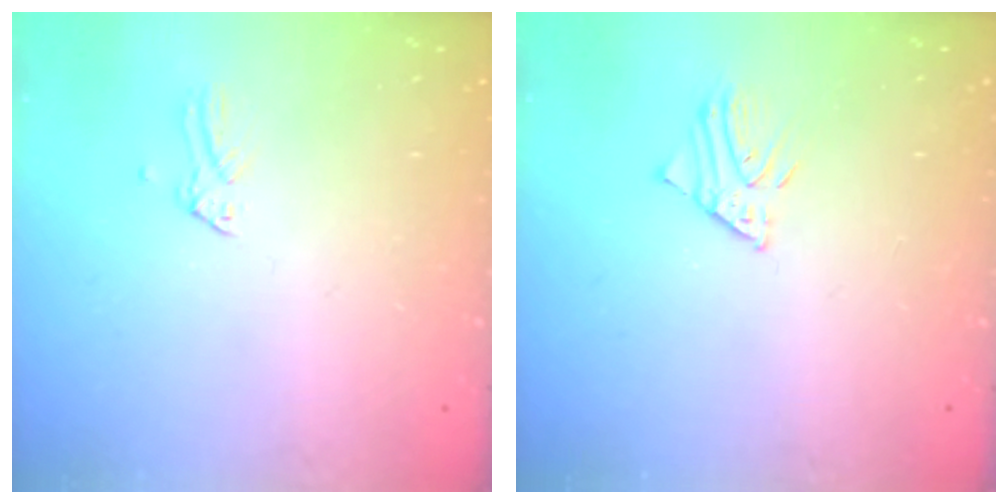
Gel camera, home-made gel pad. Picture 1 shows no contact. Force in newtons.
{"total": 3.2, "press": 3.1, "slide": 0.3}